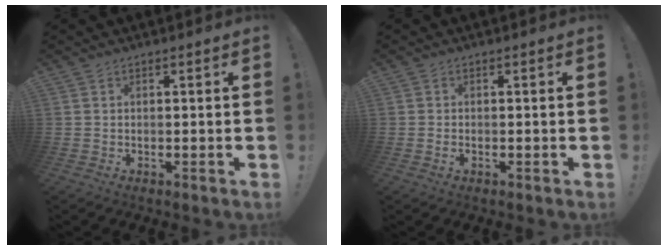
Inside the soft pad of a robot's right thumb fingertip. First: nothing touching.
{"total": 0.8, "force": [-0.4, 0.5, 0.4], "torque": [-0.006, 0.002, -0.007]}